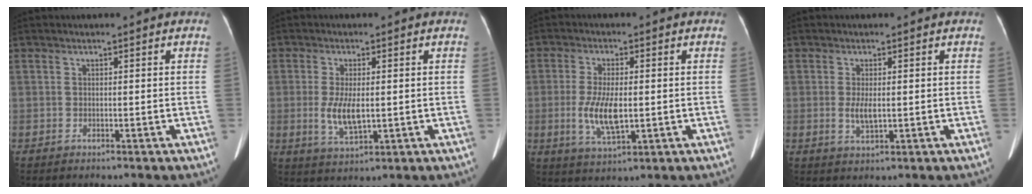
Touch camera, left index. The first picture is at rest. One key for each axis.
{"total": 5.5, "fx": -0.3, "fy": 1.9, "fz": 5.2, "tx": -0.112, "ty": -0.010, "tz": 0.001}
{"total": 7.1, "fx": -0.8, "fy": 2.3, "fz": 6.6, "tx": -0.141, "ty": -0.009, "tz": -0.010}
{"total": 2.9, "fx": -0.1, "fy": 0.9, "fz": 2.8, "tx": -0.059, "ty": -0.006, "tz": 0.002}